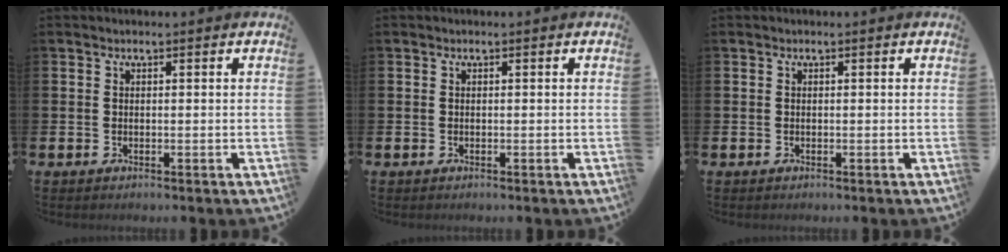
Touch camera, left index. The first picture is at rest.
{"total": 0.0}
{"total": 0.0}